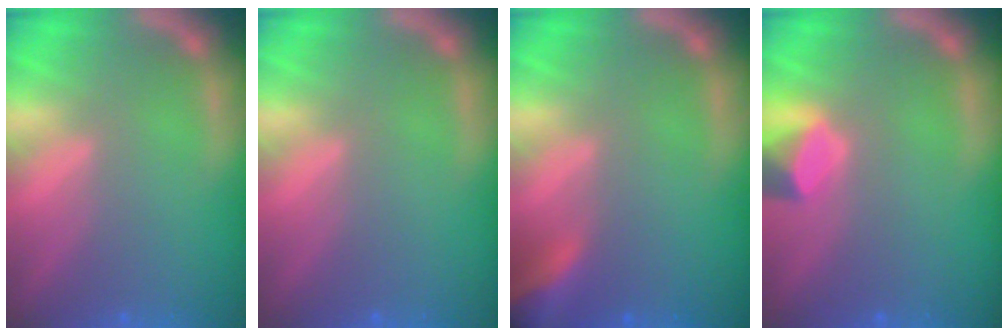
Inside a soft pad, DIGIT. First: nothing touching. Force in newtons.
{"total": 0.0}
{"total": 5.9}
{"total": 2.4}